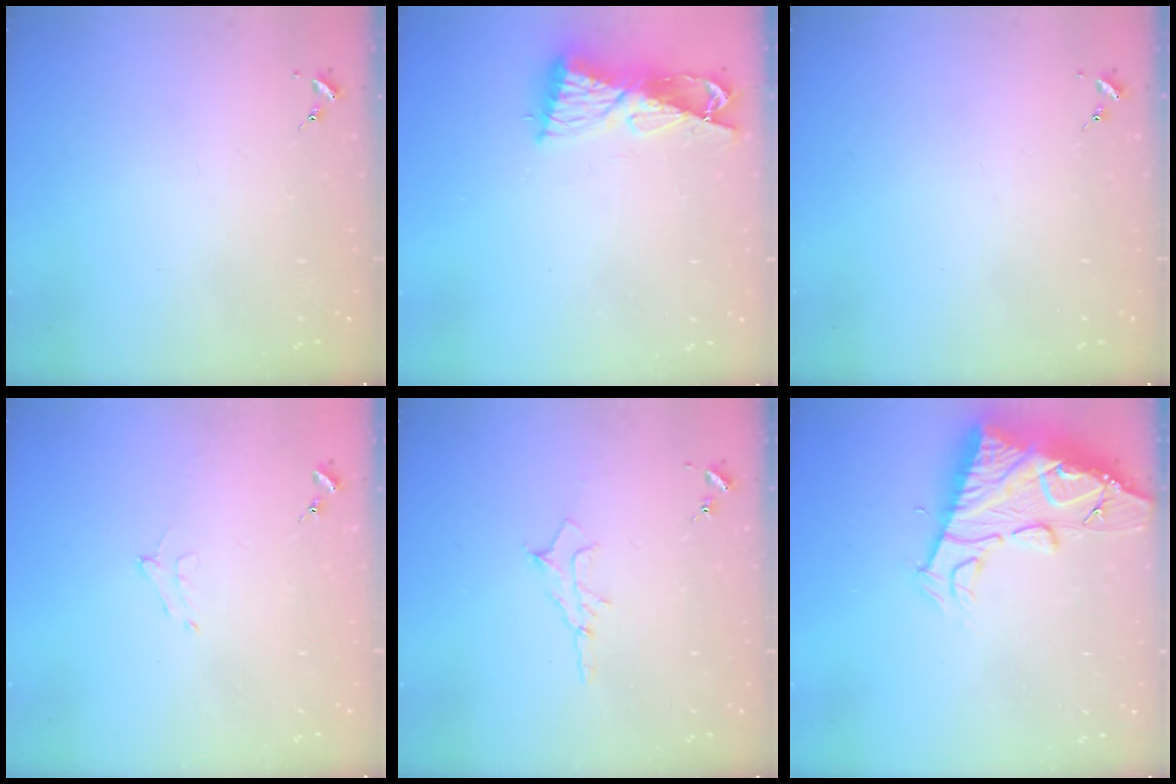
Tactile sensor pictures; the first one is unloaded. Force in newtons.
{"total": 9.5, "press": 9.4, "slide": 0.8}
{"total": 0.0}
{"total": 5.4, "press": 5.3, "slide": 0.8}
{"total": 6.2, "press": 6.1, "slide": 0.8}
{"total": 15.0, "press": 14.9, "slide": 1.4}